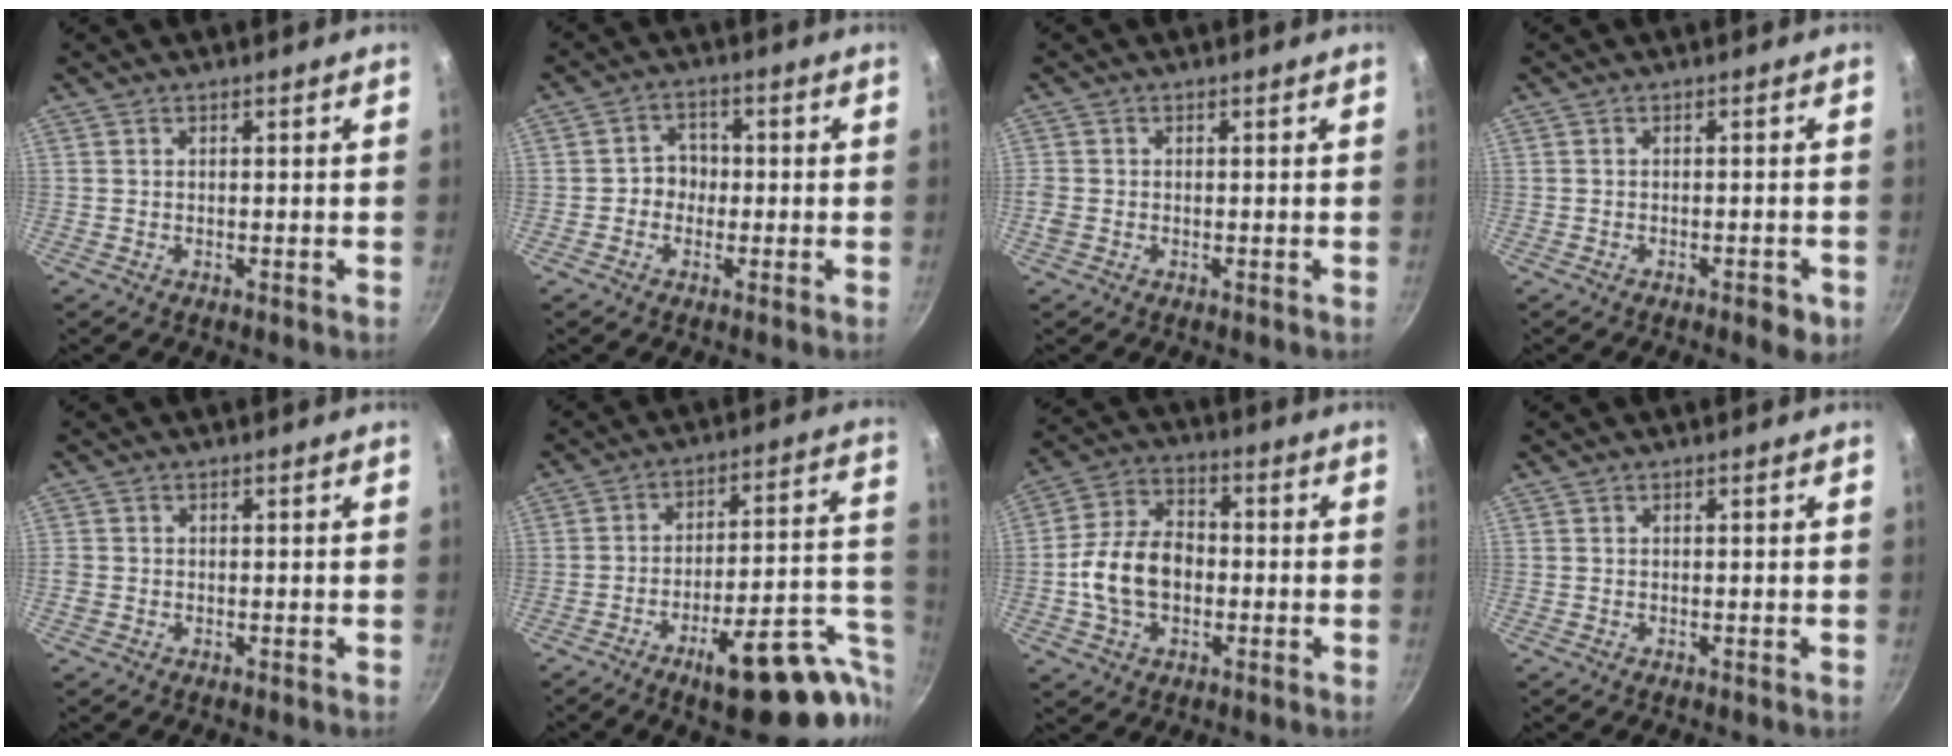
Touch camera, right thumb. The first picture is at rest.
{"total": 4.7, "force": [-0.8, 4.0, 2.2], "torque": [-0.009, 0.021, -0.025]}
{"total": 2.1, "force": [-0.5, 1.6, 1.2], "torque": [-0.034, -0.002, -0.012]}
{"total": 2.9, "force": [-1.5, 1.1, 2.3], "torque": [-0.029, 0.004, -0.019]}
{"total": 1.5, "force": [-0.3, 1.2, 0.7], "torque": [-0.014, 0.001, -0.008]}
{"total": 22.1, "force": [-10.2, 6.3, 18.6], "torque": [-0.172, 0.079, -0.135]}
{"total": 12.7, "force": [-1.7, 8.8, 9.0], "torque": [-0.157, 0.031, -0.038]}
{"total": 0.0}